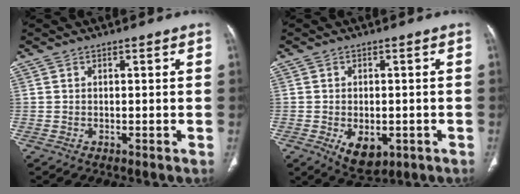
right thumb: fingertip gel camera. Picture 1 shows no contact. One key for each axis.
{"total": 7.0, "fx": -2.3, "fy": 4.3, "fz": 5.0, "tx": -0.061, "ty": 0.002, "tz": -0.020}